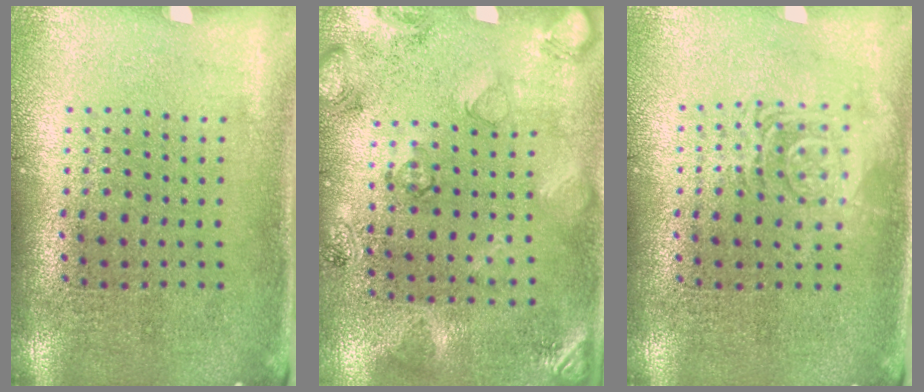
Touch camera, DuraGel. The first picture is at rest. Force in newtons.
{"total": 2.6, "press": 1.7, "slide": 2.0}
{"total": 1.6, "press": 1.6, "slide": 0.3}